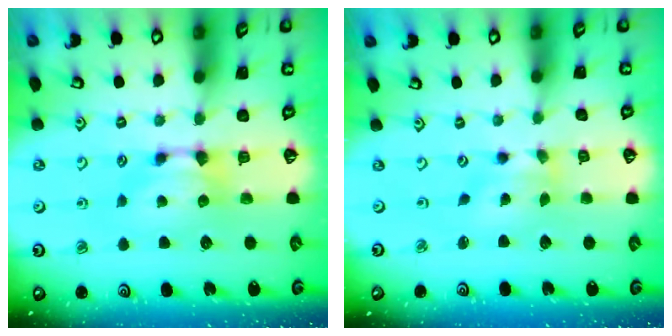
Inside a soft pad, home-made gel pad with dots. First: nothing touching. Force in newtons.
{"total": 1.3, "press": 0.4, "slide": 1.3}